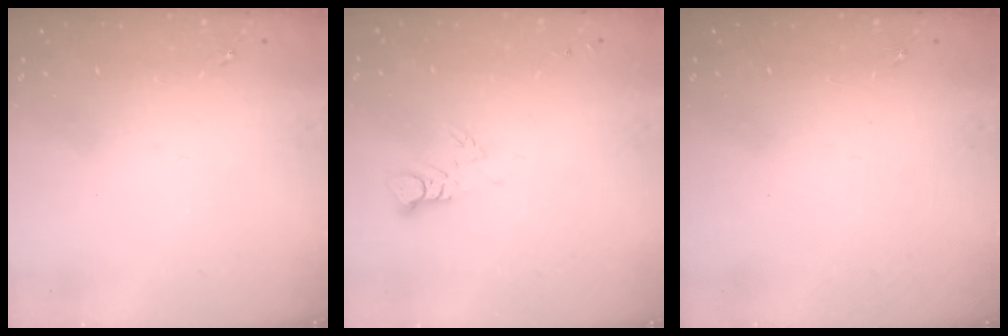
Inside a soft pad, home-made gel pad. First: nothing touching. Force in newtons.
{"total": 3.6, "press": 3.6, "slide": 0.2}
{"total": 0.0}